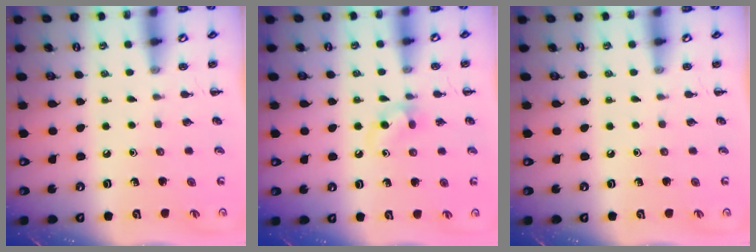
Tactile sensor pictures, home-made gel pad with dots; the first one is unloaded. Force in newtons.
{"total": 5.3, "press": 5.0, "slide": 1.8}
{"total": 0.0}